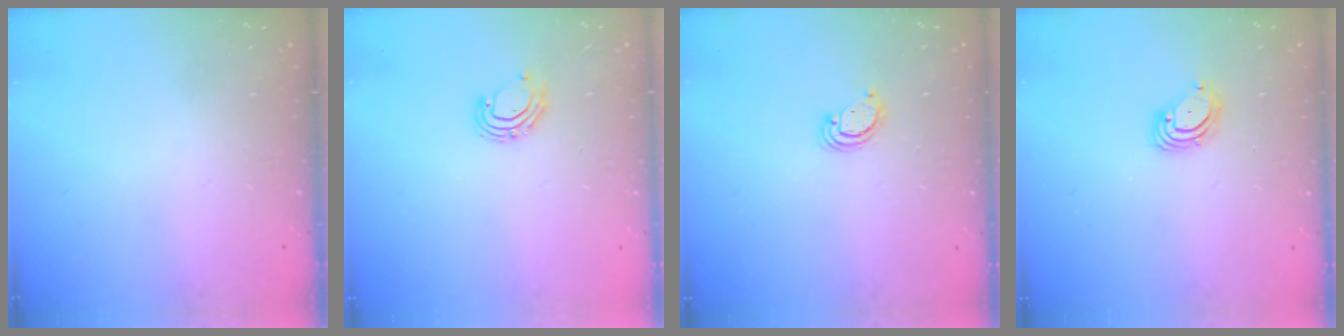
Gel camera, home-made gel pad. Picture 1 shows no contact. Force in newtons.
{"total": 5.3, "press": 5.1, "slide": 1.4}
{"total": 2.3, "press": 2.3, "slide": 0.2}
{"total": 3.4, "press": 3.4, "slide": 0.1}